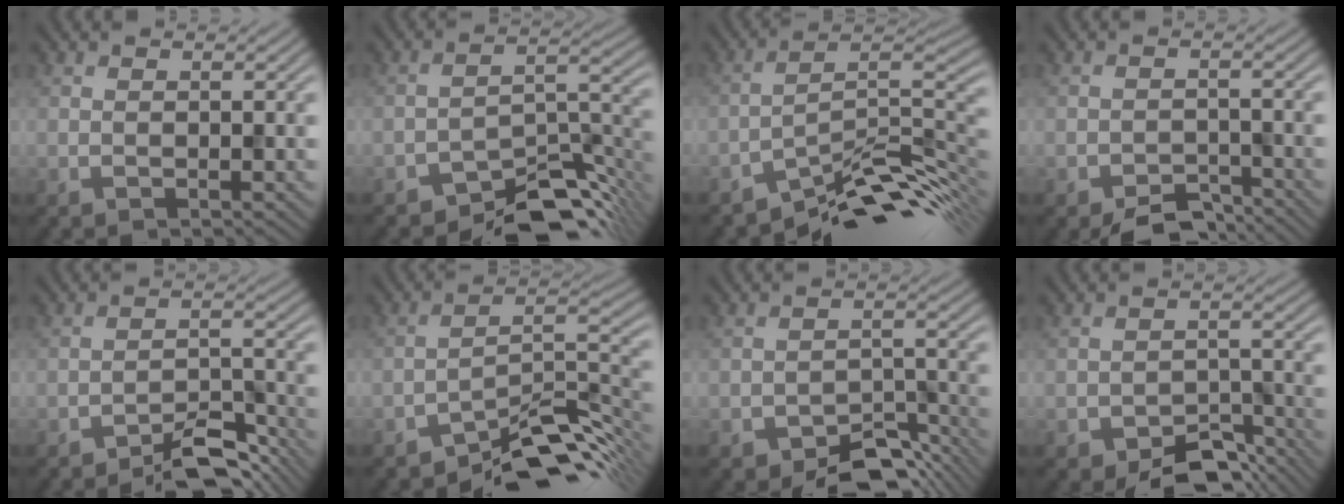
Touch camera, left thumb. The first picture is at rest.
{"total": 9.8, "force": [-7.8, 3.5, 4.8], "torque": [-0.052, -0.001, -0.139]}
{"total": 11.1, "force": [-7.9, 3.3, 7.1], "torque": [-0.099, 0.002, -0.142]}
{"total": 4.1, "force": [-3.5, 1.6, 1.5], "torque": [-0.022, -0.004, -0.060]}
{"total": 5.7, "force": [-4.6, 1.6, 3.0], "torque": [-0.039, 0.008, -0.076]}
{"total": 10.6, "force": [-8.1, 3.3, 6.0], "torque": [-0.078, 0.003, -0.153]}
{"total": 7.2, "force": [-5.5, 3.2, 3.4], "torque": [-0.041, -0.011, -0.088]}
{"total": 6.6, "force": [-4.9, 3.1, 3.1], "torque": [-0.040, -0.011, -0.078]}